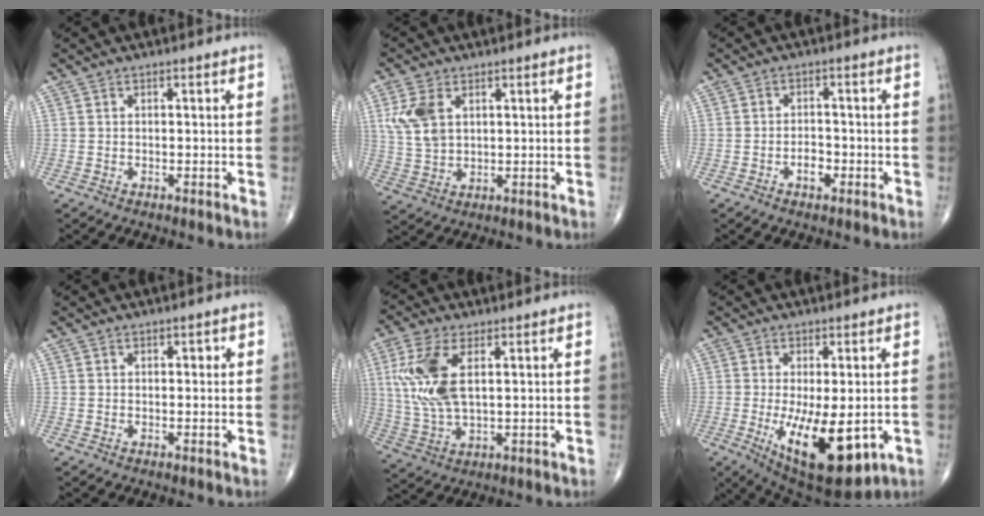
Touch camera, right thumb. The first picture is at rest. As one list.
[{"total": 7.7, "force": [2.6, 4.8, 5.5], "torque": [-0.116, -0.003, 0.059]}, {"total": 3.0, "force": [-1.4, 1.8, 2.0], "torque": [-0.023, 0.010, -0.023]}, {"total": 0.7, "force": [0.2, 0.5, 0.5], "torque": [0.003, 0.002, -0.001]}, {"total": 11.9, "force": [3.0, 5.5, 10.1], "torque": [-0.229, -0.004, 0.066]}, {"total": 15.1, "force": [-3.8, 5.8, 13.4], "torque": [-0.216, -0.024, -0.039]}]